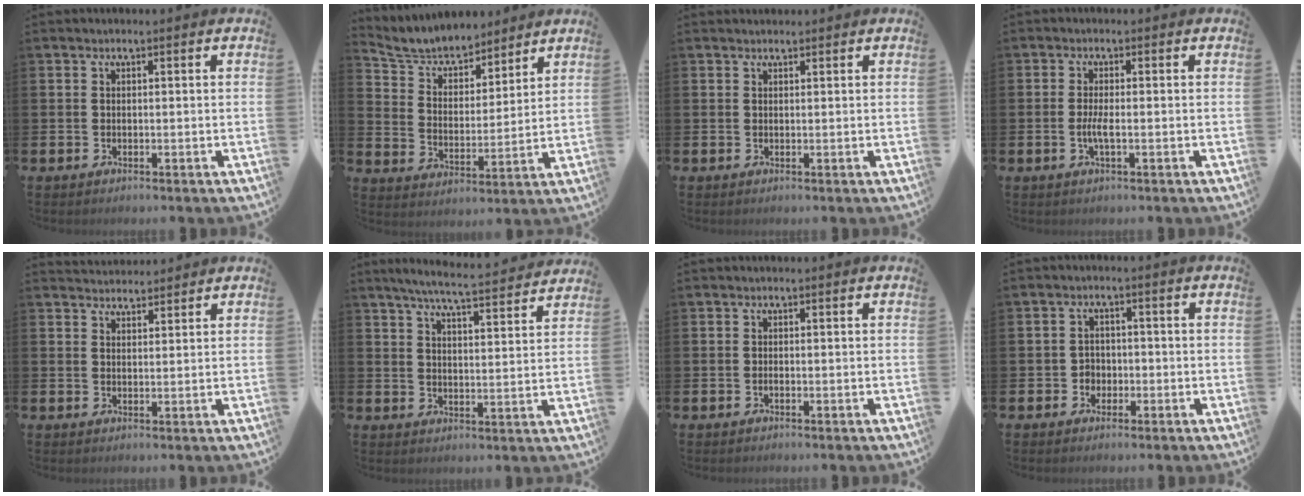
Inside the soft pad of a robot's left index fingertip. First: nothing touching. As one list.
[{"total": 6.7, "force": [6.3, 2.0, 1.0], "torque": [-0.056, -0.043, 0.110]}, {"total": 0.9, "force": [0.9, 0.2, 0.0], "torque": [0.011, -0.002, 0.014]}, {"total": 2.0, "force": [-0.4, 0.3, 2.0], "torque": [-0.040, 0.000, -0.008]}, {"total": 2.9, "force": [2.8, 0.7, -0.2], "torque": [0.002, -0.013, 0.052]}, {"total": 6.3, "force": [5.9, -0.1, 2.3], "torque": [-0.056, -0.039, 0.100]}, {"total": 0.0}, {"total": 2.2, "force": [-0.9, 2.0, 0.4], "torque": [-0.009, 0.005, -0.022]}]